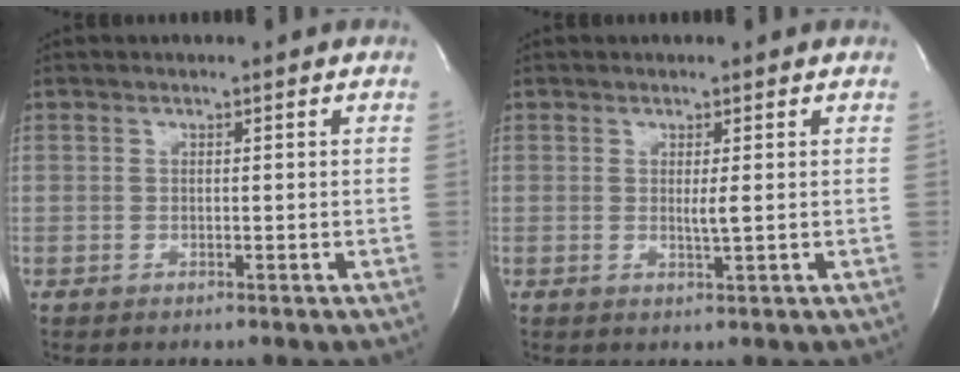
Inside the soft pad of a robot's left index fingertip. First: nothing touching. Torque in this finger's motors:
{"motor_torque": [0.23, -0.18, 0.00, 0.04]}